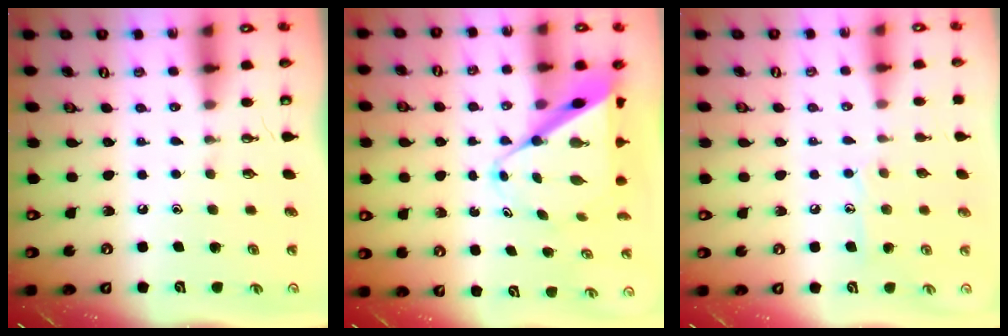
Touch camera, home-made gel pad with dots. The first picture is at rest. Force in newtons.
{"total": 11.5, "press": 11.5, "slide": 0.7}
{"total": 7.4, "press": 7.4, "slide": 0.2}